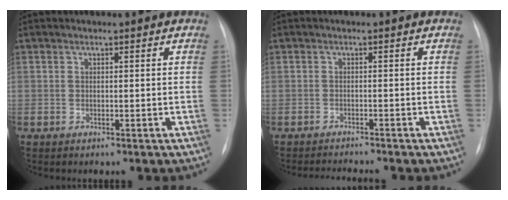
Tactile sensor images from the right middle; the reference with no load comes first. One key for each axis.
{"total": 3.7, "fx": -3.5, "fy": -0.7, "fz": 0.9, "tx": -0.014, "ty": -0.013, "tz": -0.052}